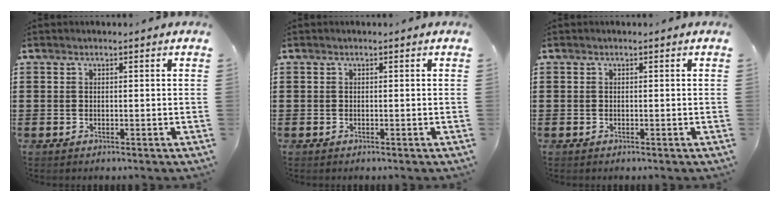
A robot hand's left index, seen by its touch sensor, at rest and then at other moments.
{"total": 0.0}
{"total": 0.0}